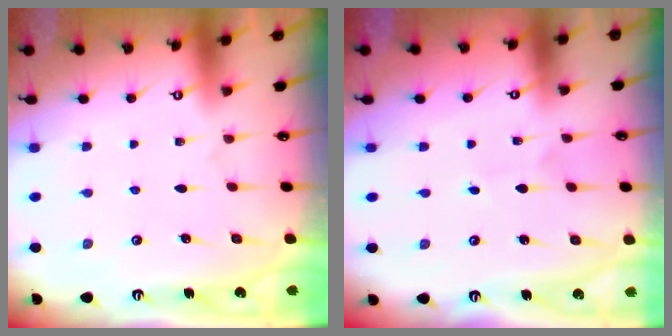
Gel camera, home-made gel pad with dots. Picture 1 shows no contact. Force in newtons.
{"total": 2.0, "press": 2.0, "slide": 0.1}